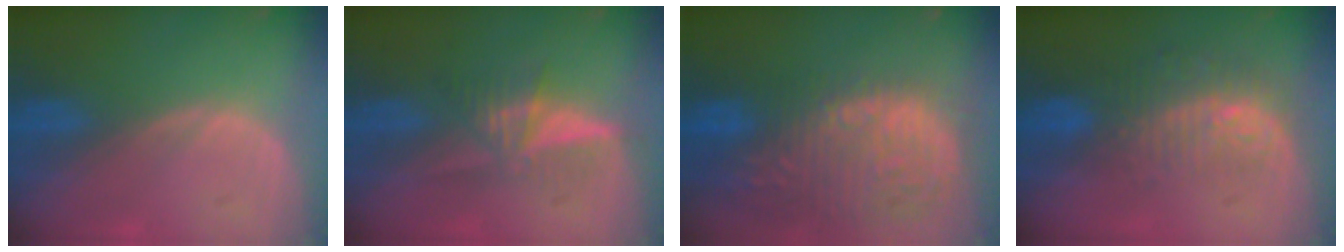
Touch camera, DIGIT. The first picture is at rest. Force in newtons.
{"total": 5.2, "press": 5.1, "slide": 1.2}
{"total": 15.5, "press": 12.7, "slide": 8.9}
{"total": 9.7, "press": 8.3, "slide": 5.1}